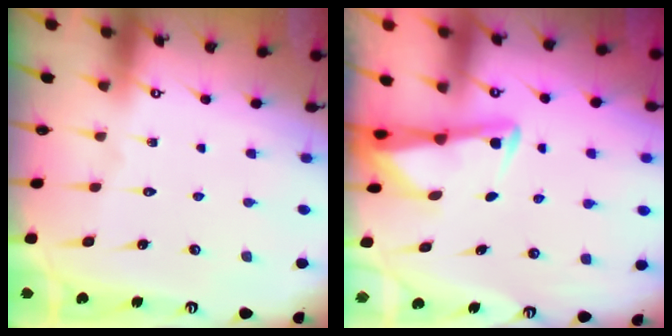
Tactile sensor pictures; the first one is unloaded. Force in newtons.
{"total": 2.9, "press": 2.9, "slide": 0.4}